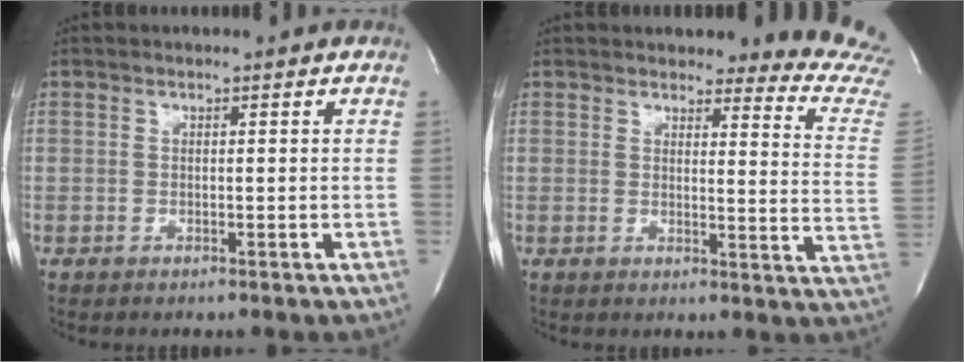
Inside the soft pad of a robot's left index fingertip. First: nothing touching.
{"total": 13.6, "force": [13.6, 0.4, 1.3], "torque": [0.019, -0.133, 0.107]}